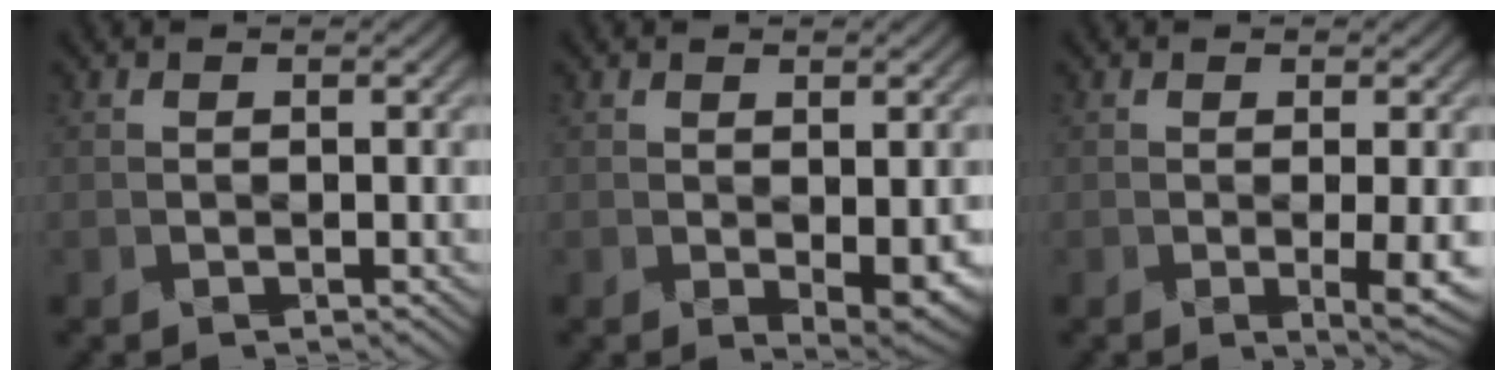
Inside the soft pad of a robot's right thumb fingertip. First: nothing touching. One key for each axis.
{"total": 3.5, "fx": -0.3, "fy": 1.4, "fz": 3.2, "tx": -0.052, "ty": -0.012, "tz": 0.003}
{"total": 3.1, "fx": -0.2, "fy": 0.3, "fz": 3.1, "tx": -0.059, "ty": -0.006, "tz": -0.003}